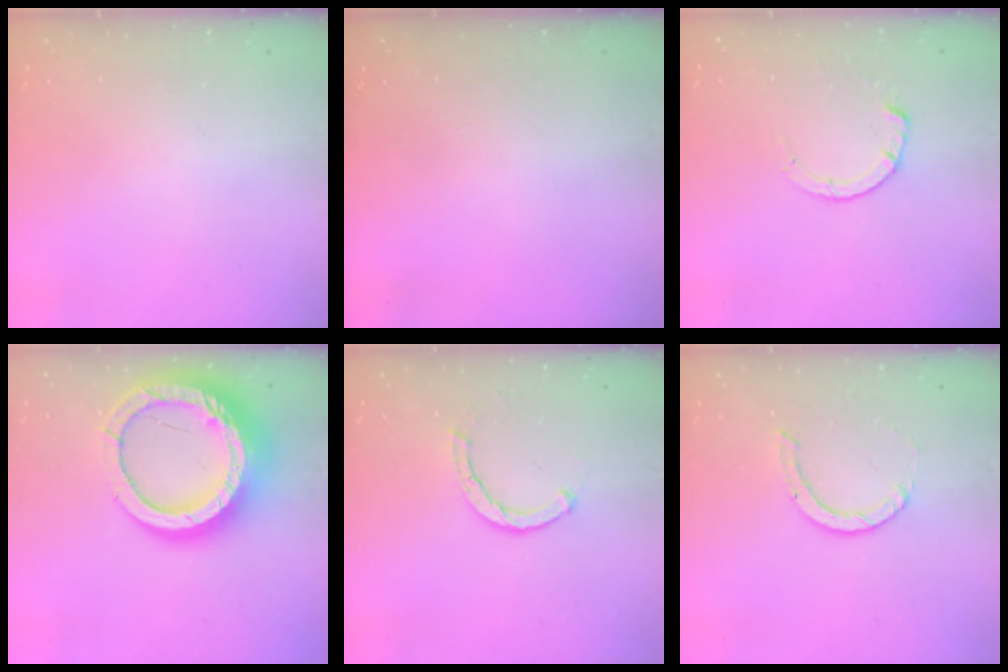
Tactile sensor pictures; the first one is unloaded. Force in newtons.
{"total": 0.0}
{"total": 3.3, "press": 3.3, "slide": 0.4}
{"total": 22.8, "press": 22.7, "slide": 2.3}
{"total": 2.1, "press": 2.1, "slide": 0.1}
{"total": 2.0, "press": 2.0, "slide": 0.2}